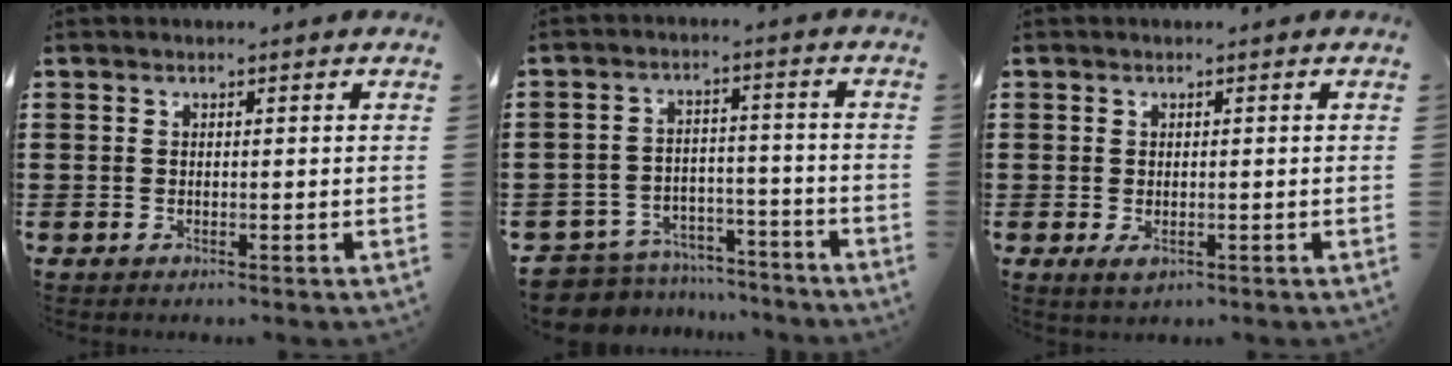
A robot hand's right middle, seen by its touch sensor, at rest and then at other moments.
{"total": 6.5, "force": [-6.4, 1.2, 0.4], "torque": [-0.025, 0.014, -0.134]}
{"total": 1.0, "force": [0.3, 0.7, 0.7], "torque": [-0.005, -0.004, 0.006]}